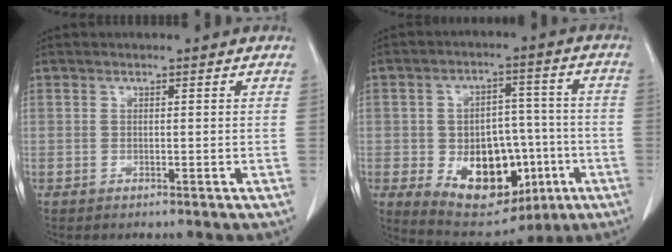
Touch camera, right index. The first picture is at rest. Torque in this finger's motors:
{"motor_torque": [1.26, 0.27, 0.68, 0.07]}